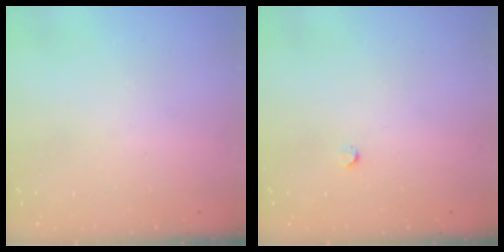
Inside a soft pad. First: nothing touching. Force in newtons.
{"total": 2.4, "press": 2.4, "slide": 0.3}